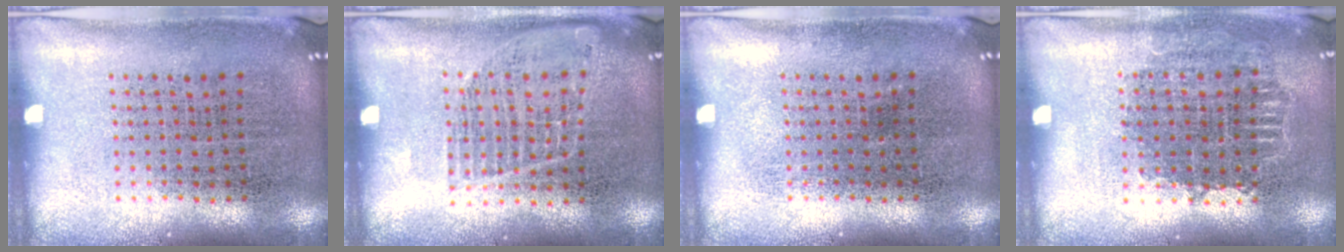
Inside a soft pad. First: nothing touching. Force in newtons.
{"total": 1.0, "press": 1.0, "slide": 0.3}
{"total": 0.0}
{"total": 0.9, "press": 0.9, "slide": 0.2}